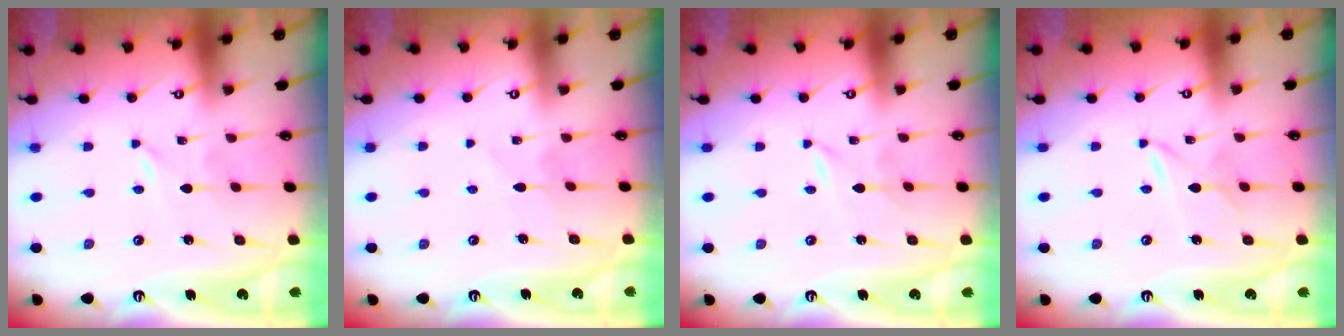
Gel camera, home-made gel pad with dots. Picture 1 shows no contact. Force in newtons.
{"total": 4.4, "press": 4.4, "slide": 0.5}
{"total": 0.0}
{"total": 1.9, "press": 1.9, "slide": 0.3}